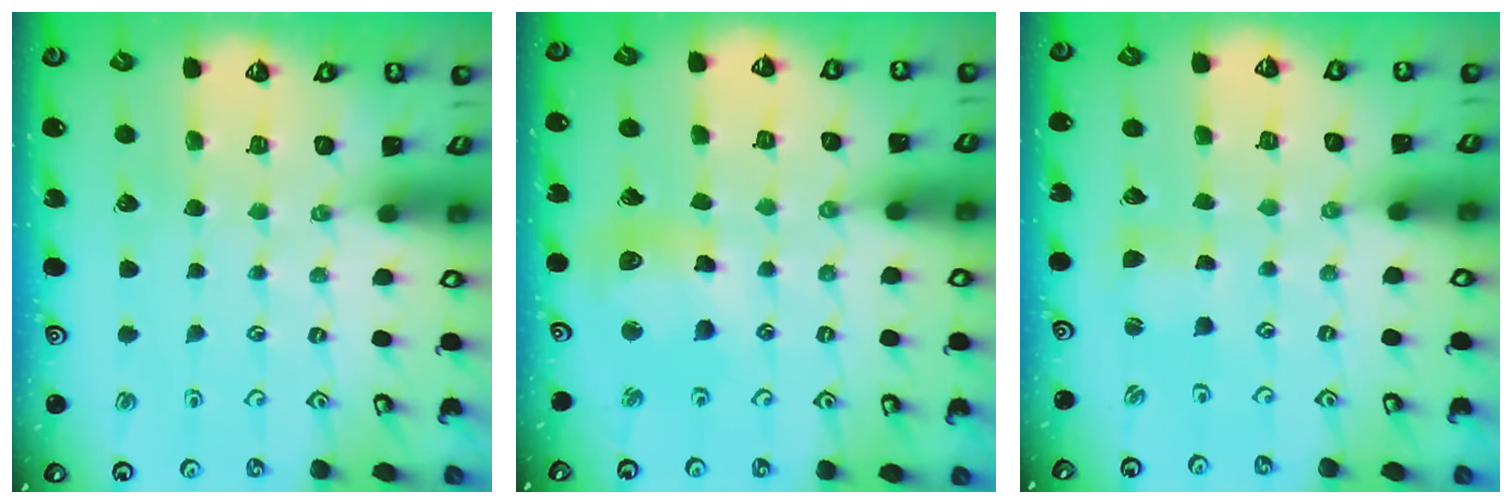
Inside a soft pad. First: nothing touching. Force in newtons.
{"total": 11.9, "press": 11.6, "slide": 2.6}
{"total": 1.7, "press": 1.7, "slide": 0.3}